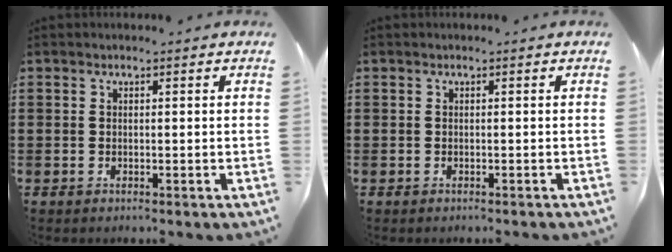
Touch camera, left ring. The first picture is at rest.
{"total": 0.0}